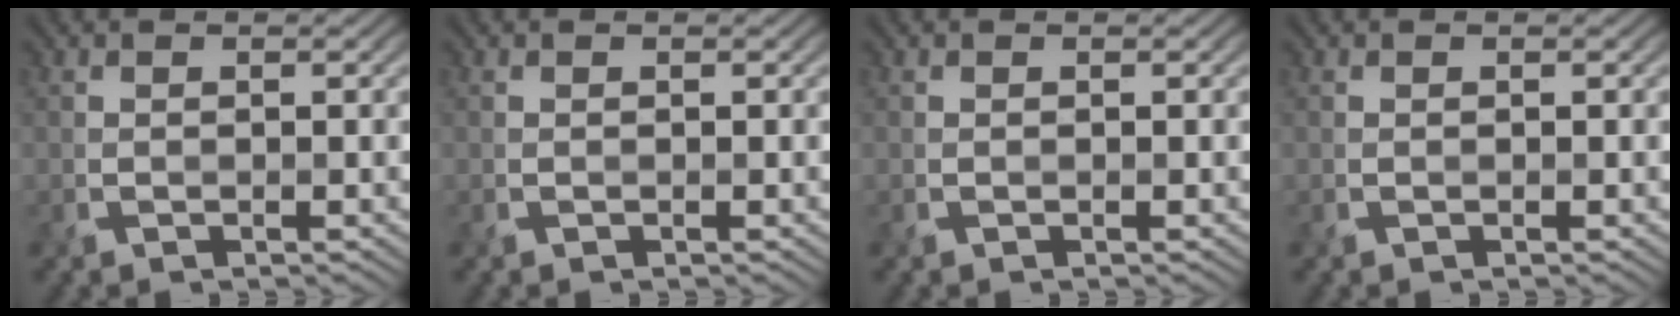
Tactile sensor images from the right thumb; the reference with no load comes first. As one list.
[{"total": 0.0}, {"total": 0.0}, {"total": 0.0}]